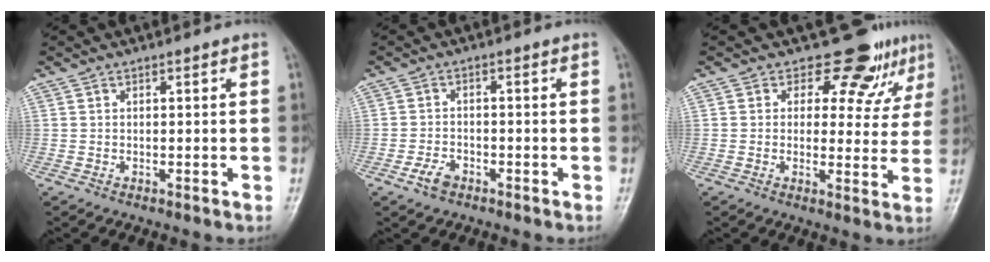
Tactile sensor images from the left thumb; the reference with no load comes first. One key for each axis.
{"total": 3.3, "fx": -2.0, "fy": 2.0, "fz": 1.7, "tx": -0.030, "ty": 0.011, "tz": -0.037}
{"total": 8.4, "fx": 6.6, "fy": 4.8, "fz": 2.1, "tx": 0.016, "ty": -0.044, "tz": 0.072}